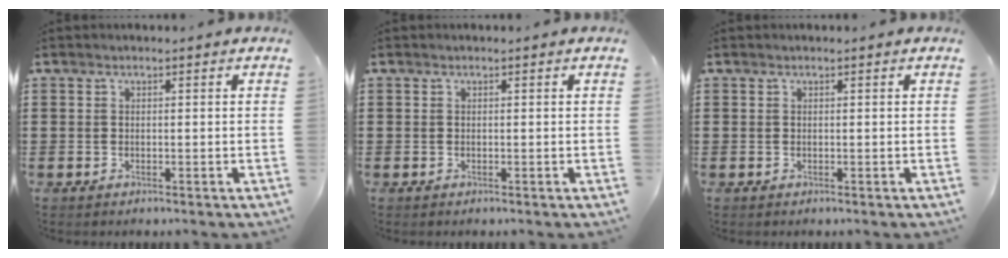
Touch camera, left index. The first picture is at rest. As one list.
[{"total": 0.0}, {"total": 0.0}]